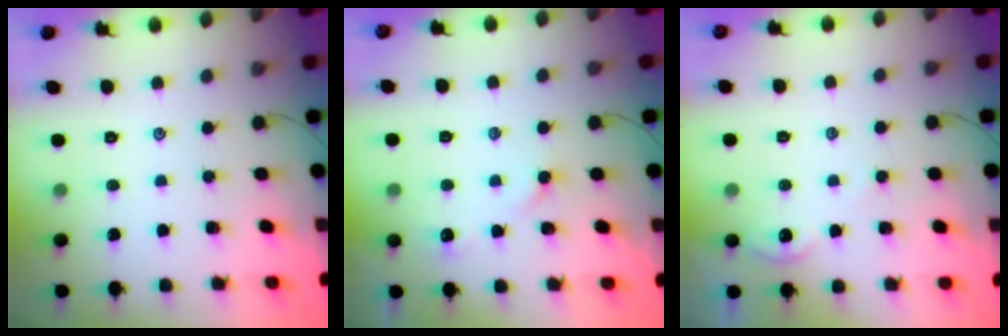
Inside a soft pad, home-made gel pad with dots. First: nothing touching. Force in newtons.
{"total": 2.9, "press": 2.9, "slide": 0.5}
{"total": 1.3, "press": 1.2, "slide": 0.4}